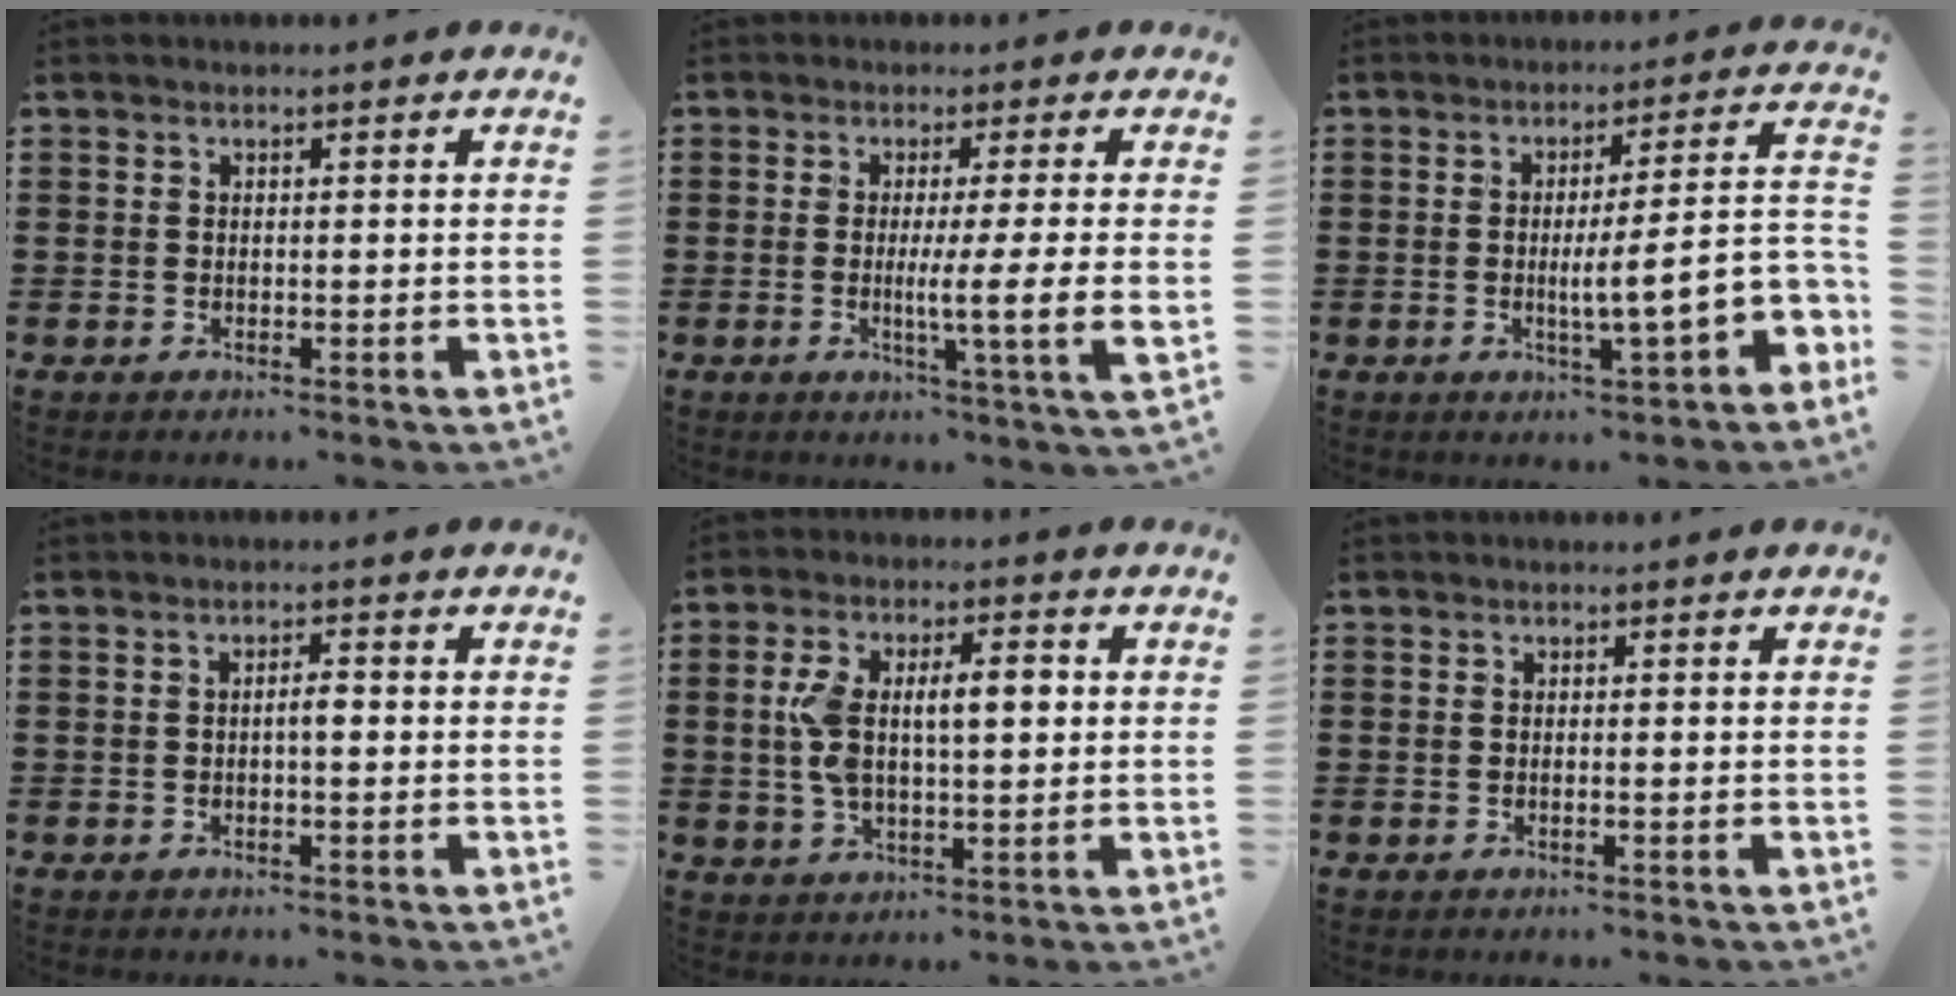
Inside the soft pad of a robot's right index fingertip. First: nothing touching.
{"total": 7.4, "force": [-0.5, -0.6, 7.4], "torque": [-0.127, -0.024, -0.013]}
{"total": 9.5, "force": [-2.2, 1.4, 9.2], "torque": [-0.138, -0.009, -0.039]}
{"total": 1.8, "force": [-0.3, 0.4, 1.7], "torque": [-0.033, 0.003, -0.007]}
{"total": 8.7, "force": [0.9, 3.9, 7.8], "torque": [-0.172, 0.007, 0.008]}
{"total": 0.5, "force": [-0.2, -0.1, 0.4], "torque": [-0.007, -0.004, -0.004]}